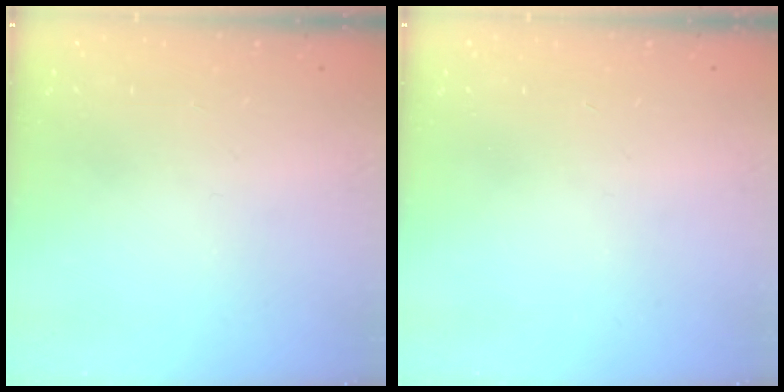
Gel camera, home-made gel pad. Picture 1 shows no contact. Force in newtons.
{"total": 0.0}